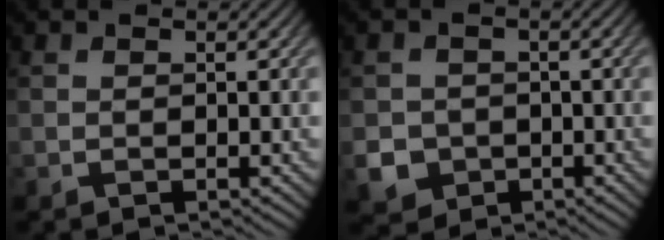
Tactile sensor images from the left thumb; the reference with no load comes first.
{"total": 4.9, "force": [-1.8, 4.4, 1.3], "torque": [-0.030, -0.012, -0.043]}